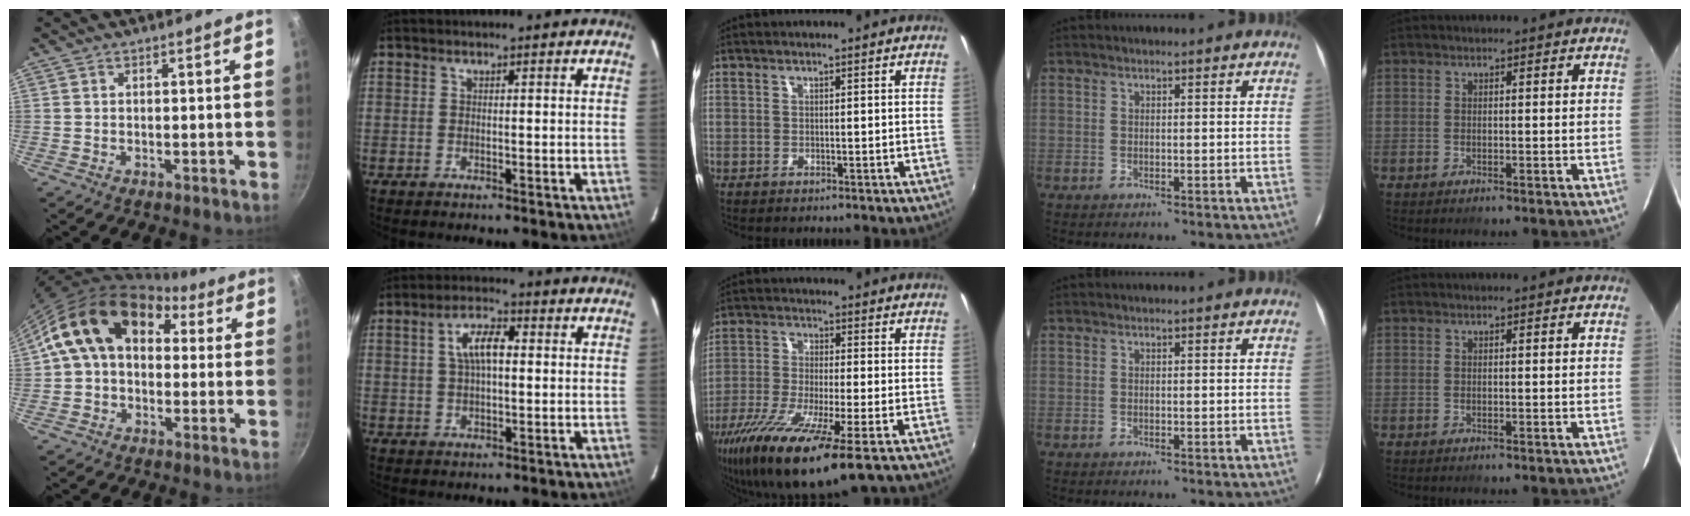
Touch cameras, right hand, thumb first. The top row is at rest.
{"thumb": {"total": 15.8, "force": [3.9, 11.3, 10.3], "torque": [-0.142, 0.029, 0.050]}, "index": {"total": 6.4, "force": [1.1, 2.8, 5.6], "torque": [-0.107, 0.016, 0.024]}, "middle": {"total": 16.0, "force": [-9.7, 2.1, 12.6], "torque": [-0.257, -0.057, -0.177]}}